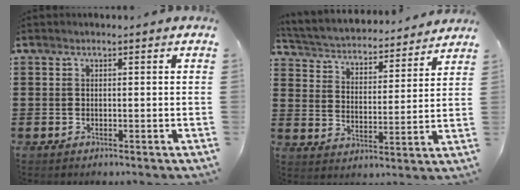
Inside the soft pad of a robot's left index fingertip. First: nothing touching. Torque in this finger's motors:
{"motor_torque": [2.14, 0.00, 1.05, 0.05]}